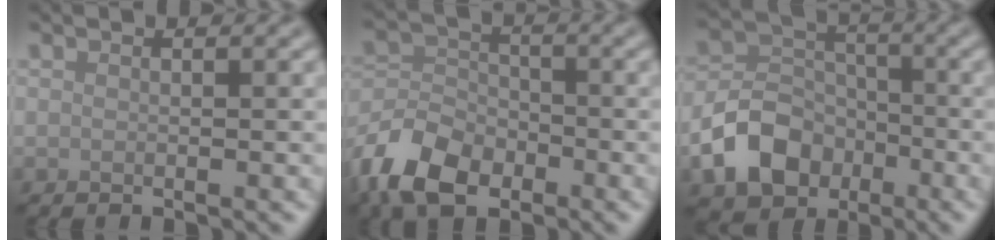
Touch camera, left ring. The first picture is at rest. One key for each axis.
{"total": 7.5, "fx": -4.6, "fy": 4.6, "fz": 3.8, "tx": -0.080, "ty": -0.004, "tz": -0.104}
{"total": 6.7, "fx": -3.0, "fy": 5.0, "fz": 3.3, "tx": -0.060, "ty": -0.001, "tz": -0.065}